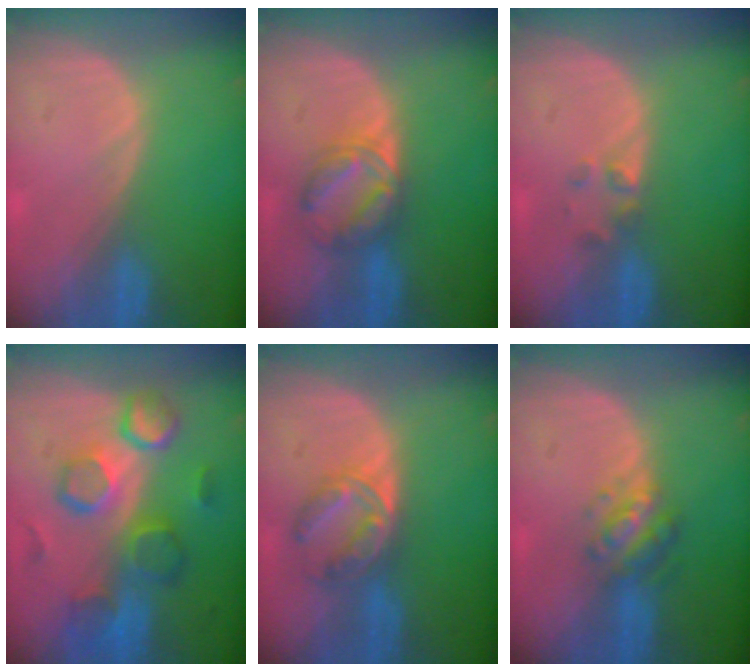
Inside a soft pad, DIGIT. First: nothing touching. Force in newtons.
{"total": 5.7, "press": 5.7, "slide": 0.7}
{"total": 1.9, "press": 1.7, "slide": 0.8}
{"total": 10.3, "press": 9.4, "slide": 4.1}
{"total": 6.3, "press": 5.7, "slide": 2.7}
{"total": 4.9, "press": 4.5, "slide": 2.0}